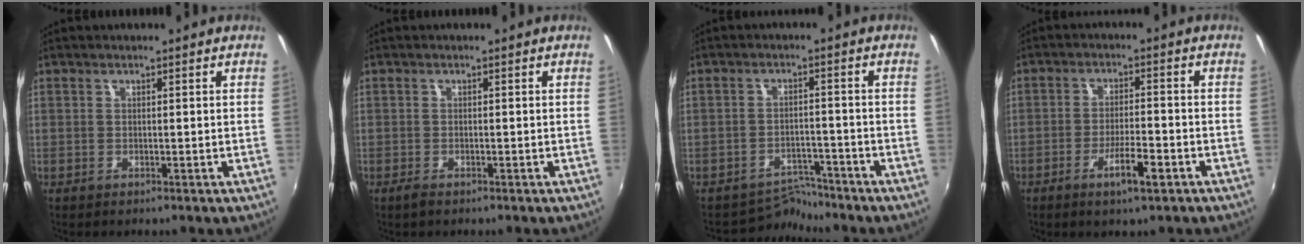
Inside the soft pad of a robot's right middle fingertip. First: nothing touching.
{"total": 1.3, "force": [-1.0, 0.4, 0.8], "torque": [-0.015, -0.003, -0.018]}
{"total": 4.4, "force": [-4.2, 0.7, -1.1], "torque": [0.016, 0.013, -0.067]}
{"total": 6.0, "force": [-3.4, 1.2, 4.8], "torque": [-0.094, -0.008, -0.054]}